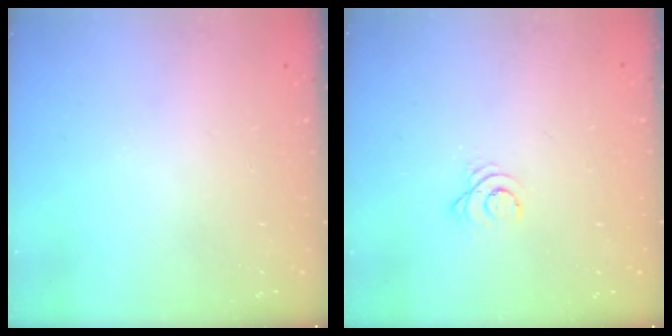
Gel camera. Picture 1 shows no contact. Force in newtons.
{"total": 2.7, "press": 2.7, "slide": 0.3}